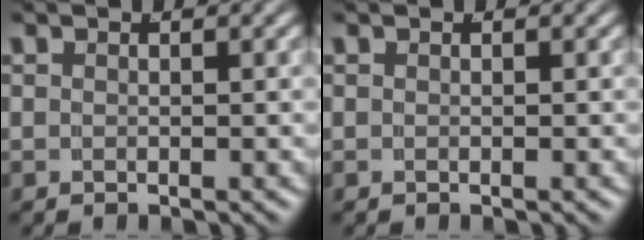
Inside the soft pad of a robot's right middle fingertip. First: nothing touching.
{"total": 0.0}